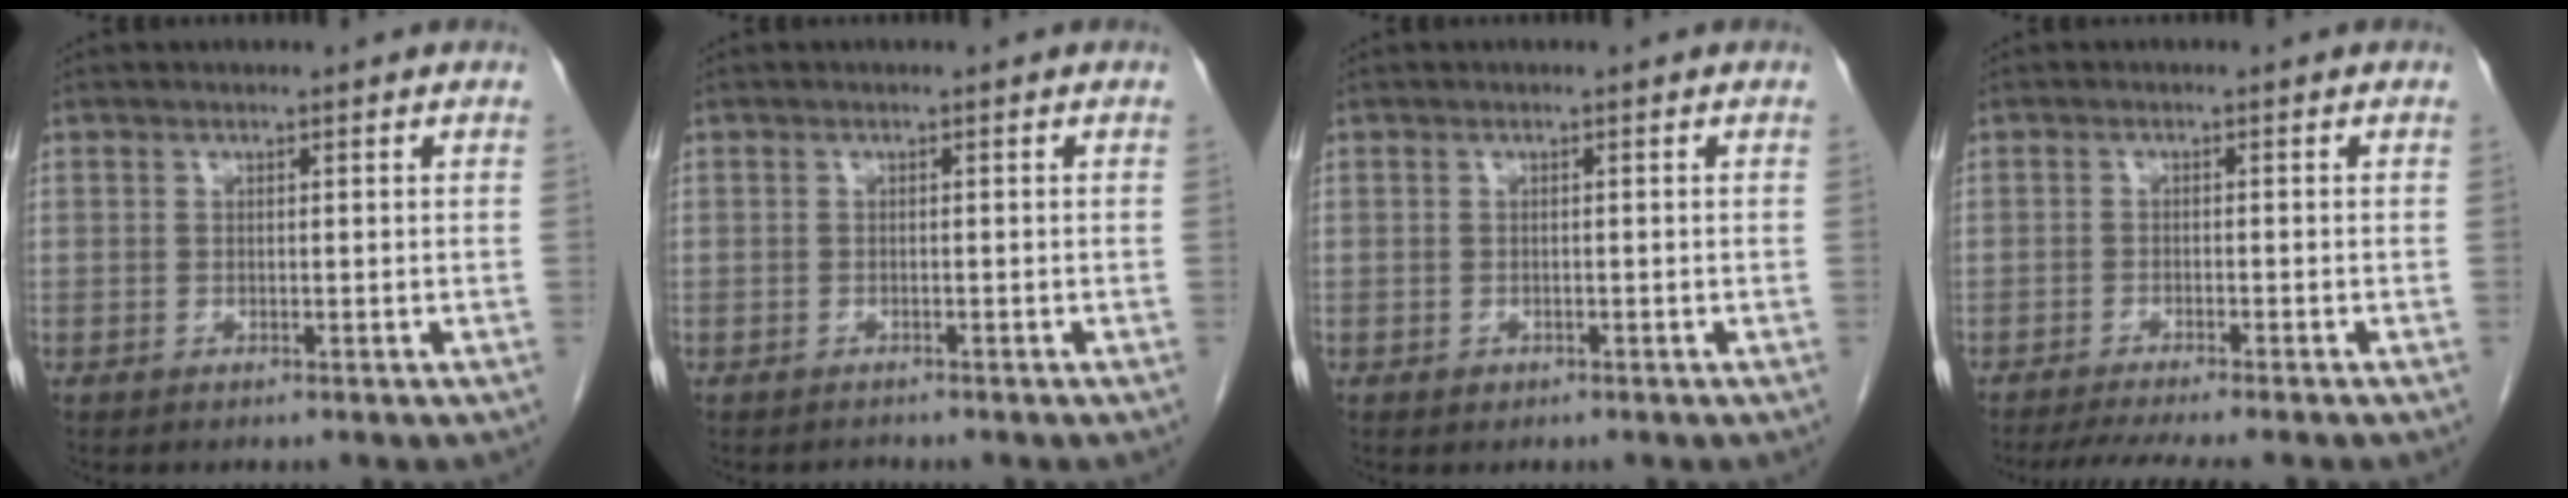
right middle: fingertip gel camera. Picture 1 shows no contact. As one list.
[{"total": 0.7, "force": [-0.7, 0.2, -0.1], "torque": [-0.002, -0.002, -0.012]}, {"total": 0.6, "force": [-0.3, 0.5, 0.2], "torque": [-0.003, 0.003, -0.002]}, {"total": 8.0, "force": [-7.0, 0.0, 4.0], "torque": [-0.047, -0.013, -0.106]}]